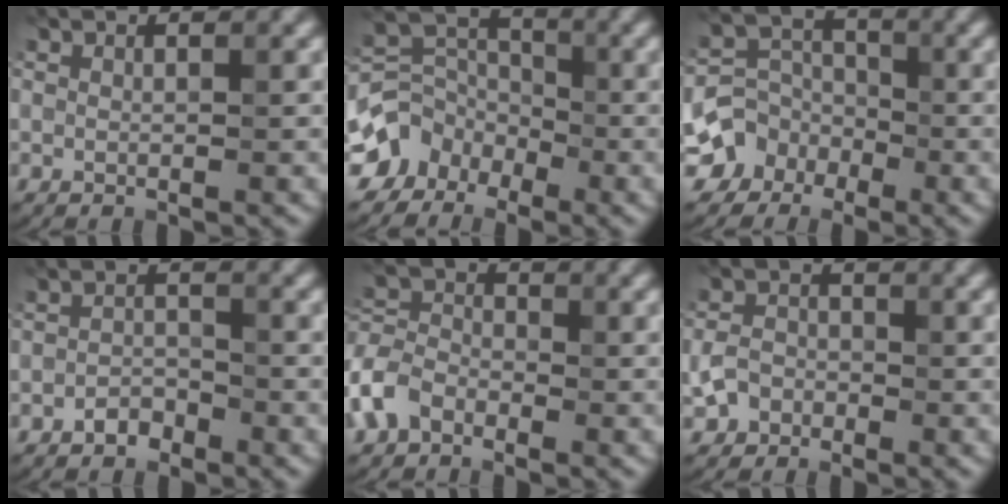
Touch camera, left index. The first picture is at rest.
{"total": 5.8, "force": [-5.2, 2.3, -1.0], "torque": [0.000, -0.003, -0.066]}
{"total": 6.3, "force": [-5.1, 3.5, -1.0], "torque": [0.020, -0.013, -0.065]}
{"total": 3.7, "force": [-3.5, -0.6, -1.2], "torque": [-0.008, -0.010, -0.023]}
{"total": 4.7, "force": [-4.6, 1.2, -0.1], "torque": [-0.037, -0.007, -0.063]}
{"total": 3.5, "force": [-3.3, 0.4, -1.1], "torque": [-0.008, -0.010, -0.027]}